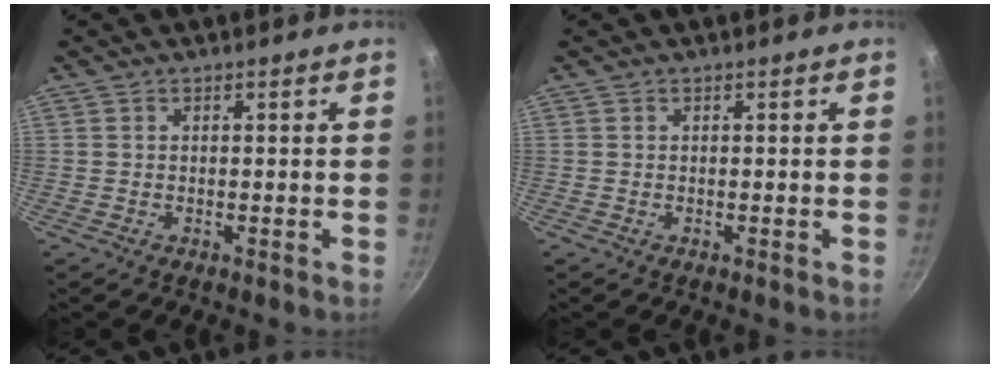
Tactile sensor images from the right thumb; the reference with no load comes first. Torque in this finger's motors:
{"motor_torque": [0.00, 0.00, 0.03, 0.00, 0.00]}